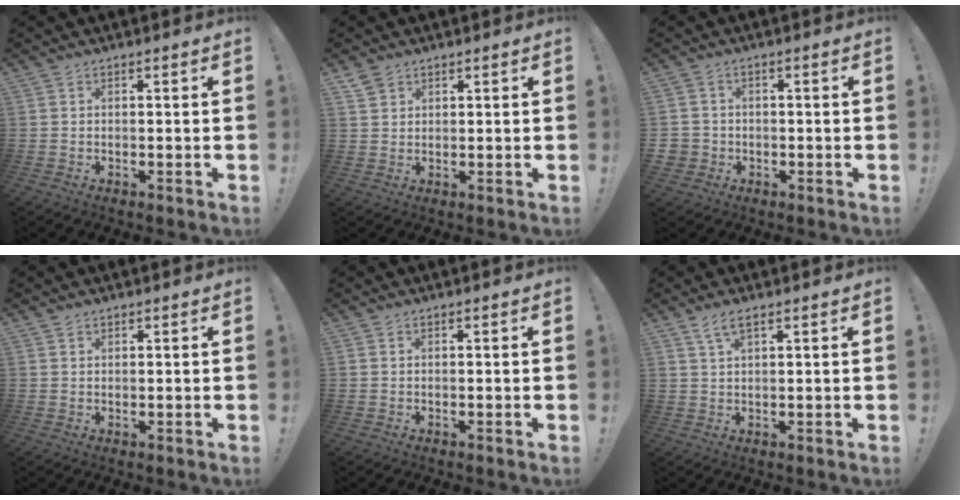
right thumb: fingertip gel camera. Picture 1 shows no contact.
{"total": 2.7, "force": [2.1, 1.4, 0.7], "torque": [-0.002, -0.014, 0.038]}
{"total": 3.2, "force": [-0.6, 3.0, 1.1], "torque": [-0.015, 0.006, -0.009]}
{"total": 1.1, "force": [0.9, 0.6, 0.2], "torque": [-0.003, 0.000, 0.017]}
{"total": 0.0}
{"total": 3.7, "force": [2.2, 0.7, 2.9], "torque": [-0.062, -0.003, 0.040]}